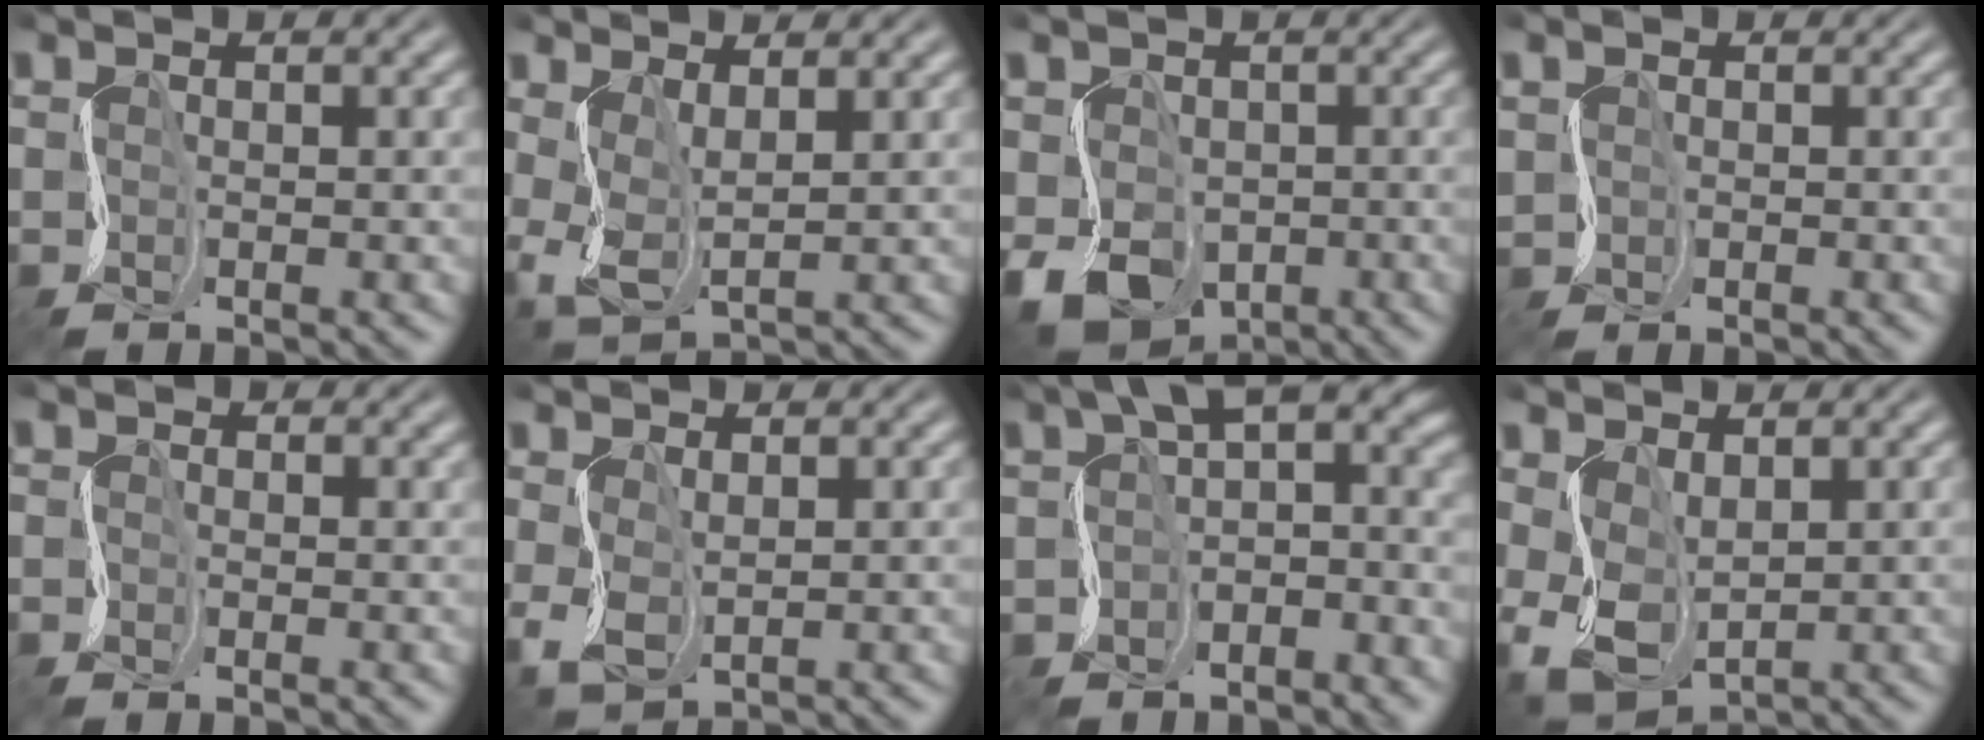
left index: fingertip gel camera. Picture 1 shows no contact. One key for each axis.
{"total": 2.5, "fx": 0.2, "fy": 1.2, "fz": 2.2, "tx": -0.071, "ty": -0.008, "tz": 0.011}
{"total": 6.2, "fx": -2.7, "fy": 4.7, "fz": 2.9, "tx": -0.082, "ty": -0.026, "tz": -0.038}
{"total": 1.4, "fx": -0.7, "fy": 0.3, "fz": -1.2, "tx": 0.009, "ty": -0.003, "tz": -0.003}
{"total": 1.3, "fx": -1.1, "fy": 0.0, "fz": -0.7, "tx": 0.009, "ty": -0.001, "tz": -0.017}
{"total": 1.4, "fx": -0.2, "fy": 0.9, "fz": 1.1, "tx": -0.049, "ty": -0.004, "tz": 0.007}
{"total": 5.7, "fx": 0.0, "fy": 3.2, "fz": 4.7, "tx": -0.058, "ty": 0.006, "tz": 0.000}
{"total": 3.4, "fx": -0.3, "fy": 2.4, "fz": 2.4, "tx": -0.081, "ty": -0.008, "tz": 0.005}